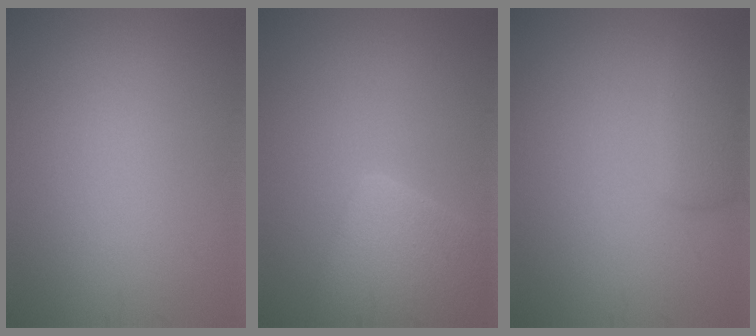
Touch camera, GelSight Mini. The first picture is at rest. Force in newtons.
{"total": 5.2, "press": 5.2, "slide": 0.3}
{"total": 2.4, "press": 2.4, "slide": 0.1}